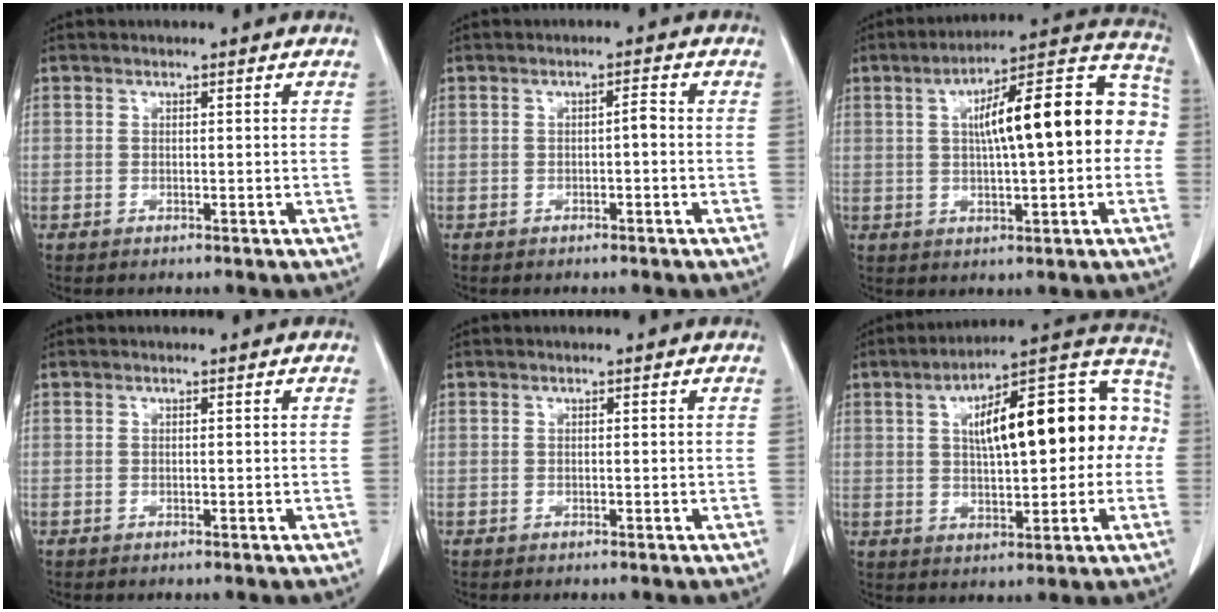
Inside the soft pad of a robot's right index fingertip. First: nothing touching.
{"total": 1.9, "force": [-0.3, 0.6, 1.8], "torque": [-0.034, 0.010, -0.002]}
{"total": 19.1, "force": [1.8, 4.9, 18.4], "torque": [-0.270, 0.052, 0.027]}
{"total": 0.0}
{"total": 0.0}
{"total": 22.0, "force": [2.8, 7.7, 20.5], "torque": [-0.310, 0.054, 0.042]}